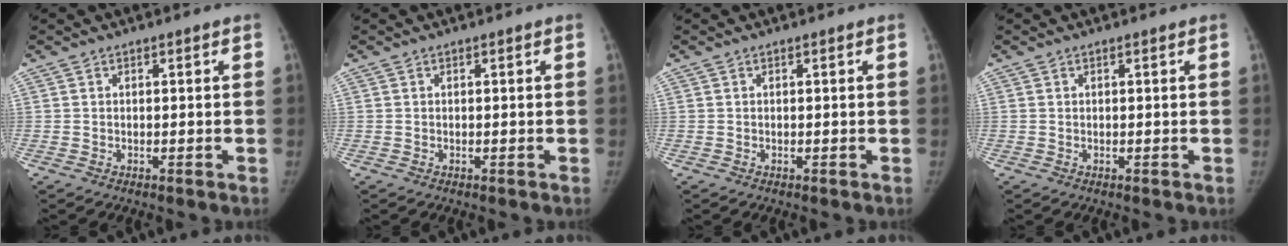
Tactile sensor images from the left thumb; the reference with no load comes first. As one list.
[{"total": 0.0}, {"total": 0.0}, {"total": 0.0}]